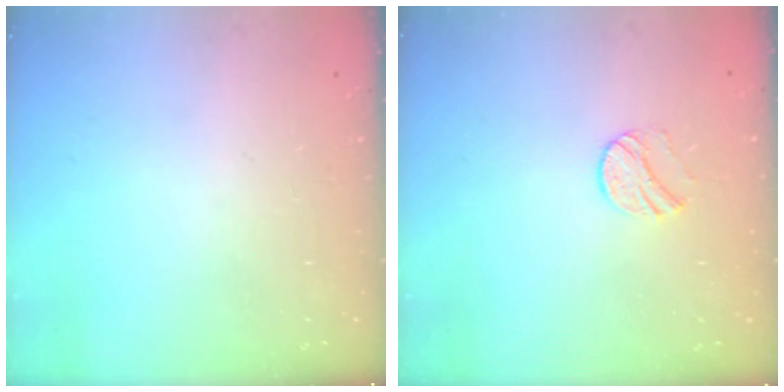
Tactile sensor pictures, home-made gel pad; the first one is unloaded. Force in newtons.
{"total": 7.0, "press": 7.0, "slide": 0.6}